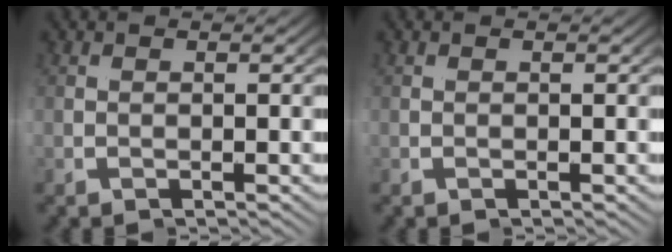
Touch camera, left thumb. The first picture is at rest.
{"total": 0.0}